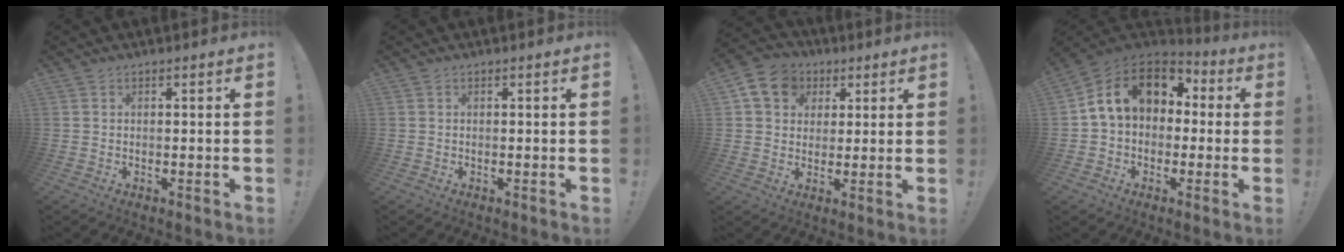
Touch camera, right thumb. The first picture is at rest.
{"total": 0.0}
{"total": 10.7, "force": [3.9, 8.9, 4.5], "torque": [-0.065, -0.008, 0.079]}
{"total": 15.0, "force": [4.0, 10.7, 9.8], "torque": [-0.160, 0.004, 0.071]}